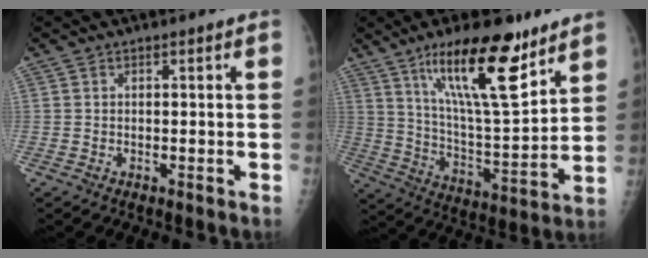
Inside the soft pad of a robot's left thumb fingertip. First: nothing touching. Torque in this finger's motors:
{"motor_torque": [1.03, 0.32, 1.38, -1.40, 0.28]}